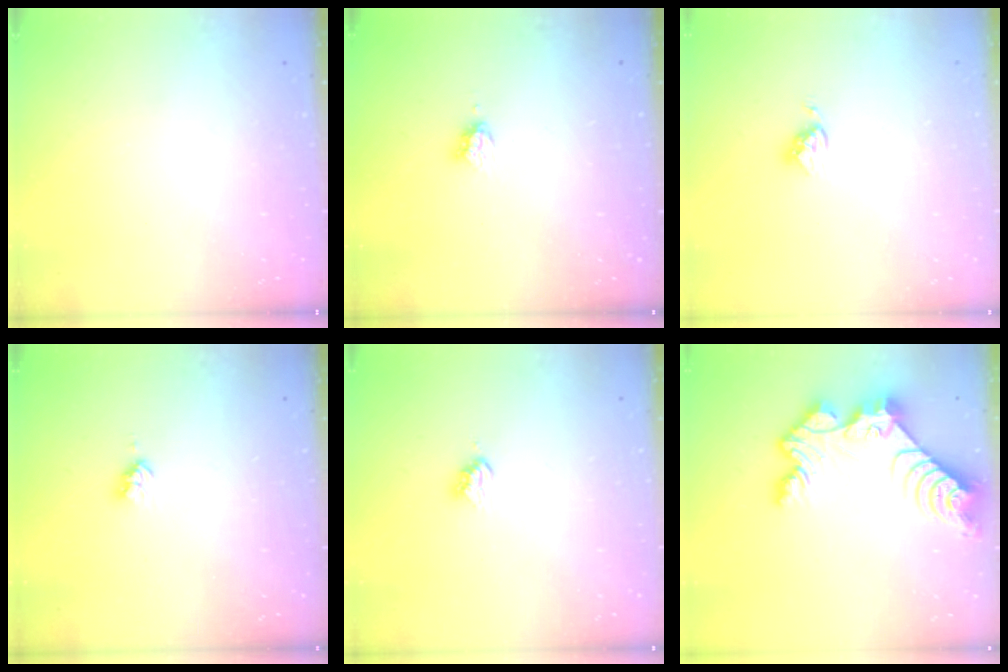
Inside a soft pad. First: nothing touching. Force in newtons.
{"total": 3.6, "press": 3.6, "slide": 0.2}
{"total": 4.0, "press": 4.0, "slide": 0.4}
{"total": 2.8, "press": 2.8, "slide": 0.3}
{"total": 3.7, "press": 3.7, "slide": 0.5}
{"total": 12.4, "press": 12.3, "slide": 1.4}